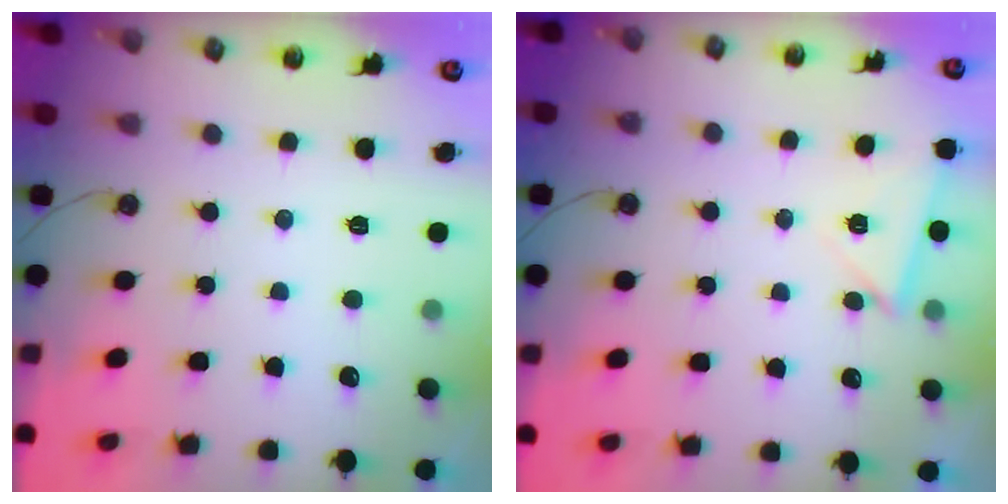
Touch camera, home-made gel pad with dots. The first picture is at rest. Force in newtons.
{"total": 3.9, "press": 3.8, "slide": 0.7}